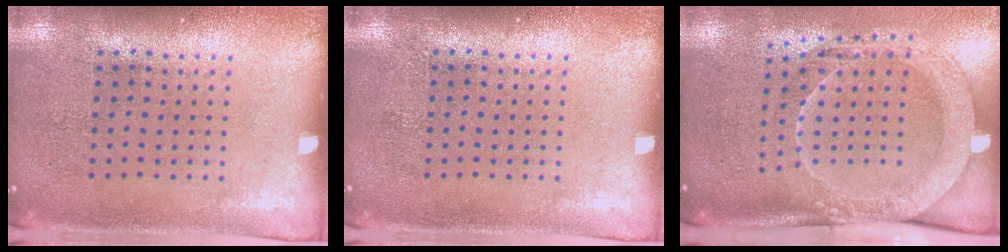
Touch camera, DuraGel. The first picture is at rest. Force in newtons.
{"total": 0.0}
{"total": 2.1, "press": 2.0, "slide": 0.5}